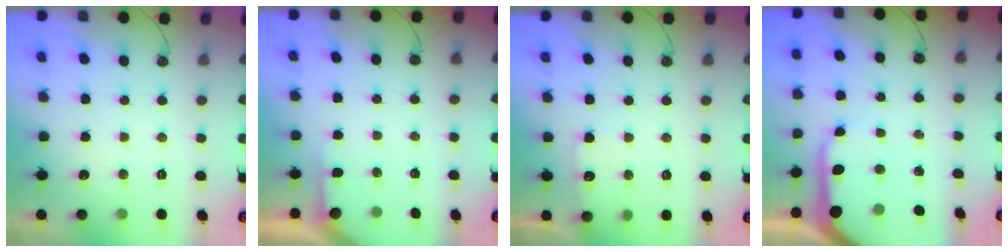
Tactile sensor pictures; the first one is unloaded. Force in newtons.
{"total": 2.2, "press": 2.2, "slide": 0.2}
{"total": 4.8, "press": 4.7, "slide": 0.6}
{"total": 9.5, "press": 9.4, "slide": 1.0}